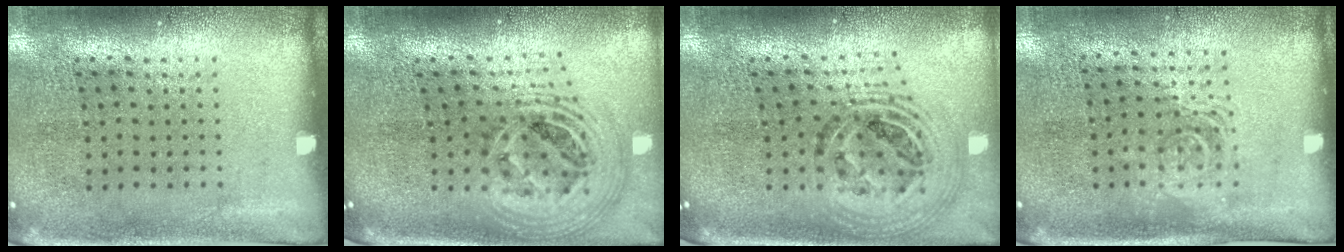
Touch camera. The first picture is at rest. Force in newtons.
{"total": 2.5, "press": 1.8, "slide": 1.7}
{"total": 1.6, "press": 1.4, "slide": 0.8}
{"total": 1.4, "press": 1.2, "slide": 0.7}